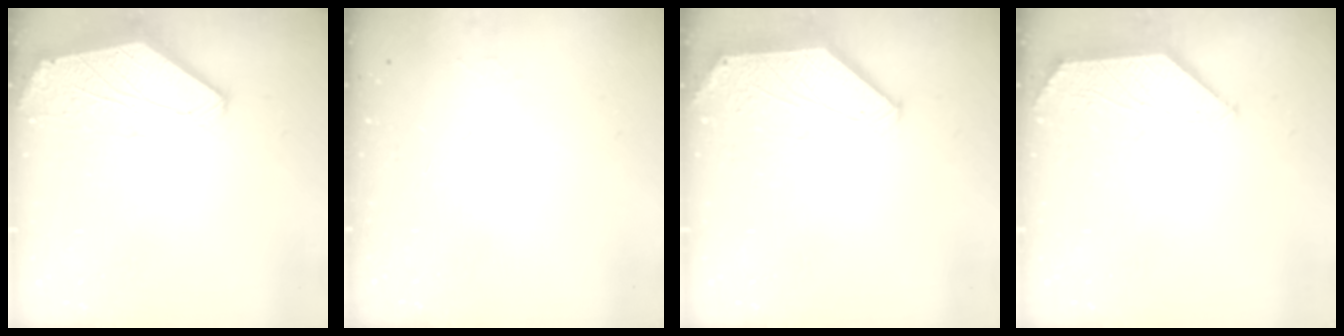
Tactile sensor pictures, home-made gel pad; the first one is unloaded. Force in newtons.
{"total": 1.0, "press": 0.9, "slide": 0.3}
{"total": 0.7, "press": 0.6, "slide": 0.4}
{"total": 1.3, "press": 1.2, "slide": 0.3}